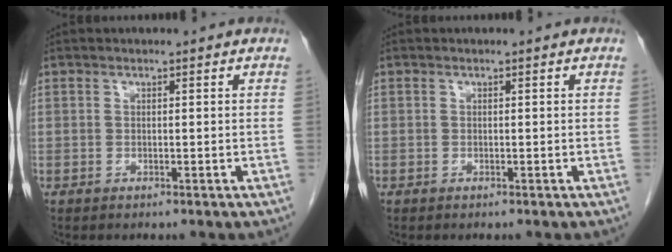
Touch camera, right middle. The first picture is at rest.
{"total": 0.0}